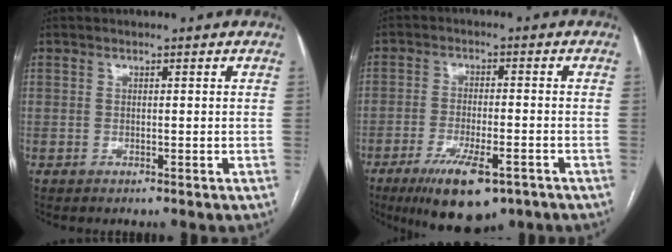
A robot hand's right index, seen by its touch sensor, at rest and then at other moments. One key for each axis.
{"total": 10.9, "fx": -6.7, "fy": 3.0, "fz": 8.0, "tx": -0.135, "ty": -0.019, "tz": -0.102}